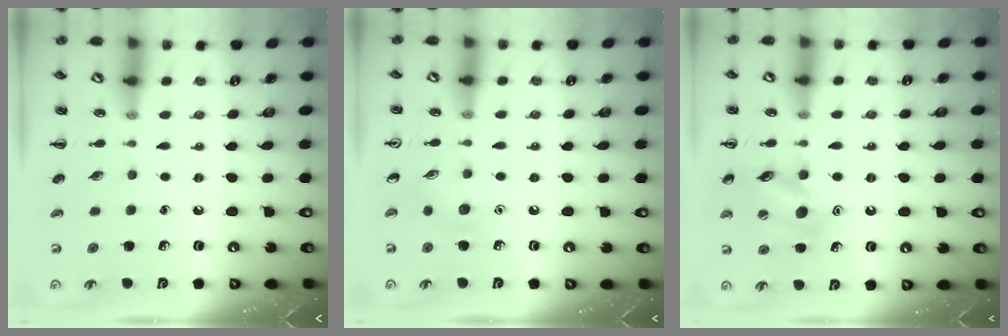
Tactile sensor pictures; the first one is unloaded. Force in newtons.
{"total": 4.7, "press": 4.5, "slide": 1.4}
{"total": 12.6, "press": 12.5, "slide": 1.8}